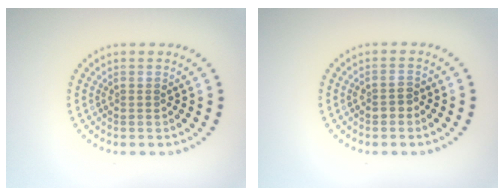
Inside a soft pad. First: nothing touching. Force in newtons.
{"total": 1.4, "press": 1.3, "slide": 0.5}